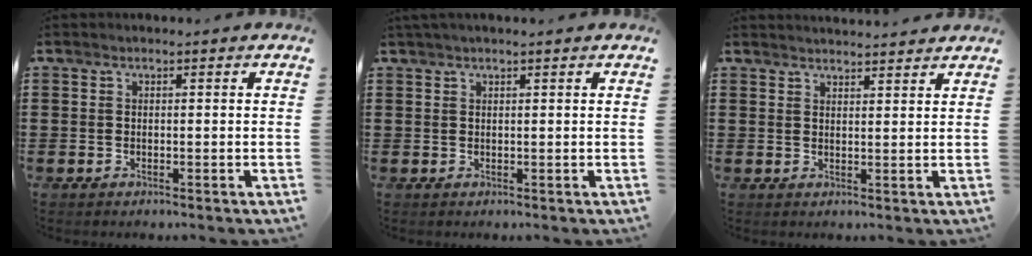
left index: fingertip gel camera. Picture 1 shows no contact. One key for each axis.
{"total": 1.0, "fx": 0.7, "fy": -0.2, "fz": 0.7, "tx": -0.013, "ty": -0.001, "tz": 0.013}
{"total": 2.0, "fx": 2.0, "fy": -0.3, "fz": -0.1, "tx": -0.003, "ty": -0.005, "tz": 0.039}